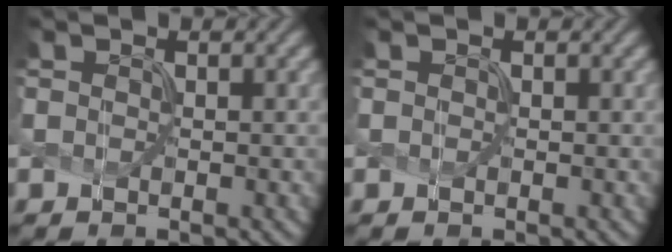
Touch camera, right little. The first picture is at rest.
{"total": 0.8, "force": [-0.1, -0.3, -0.7], "torque": [0.008, 0.001, 0.007]}